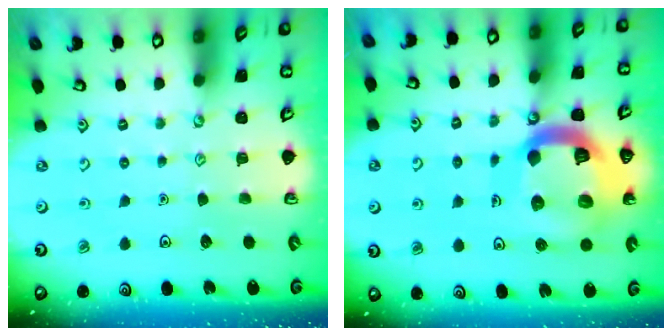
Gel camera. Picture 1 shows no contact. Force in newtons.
{"total": 20.6, "press": 20.4, "slide": 2.4}